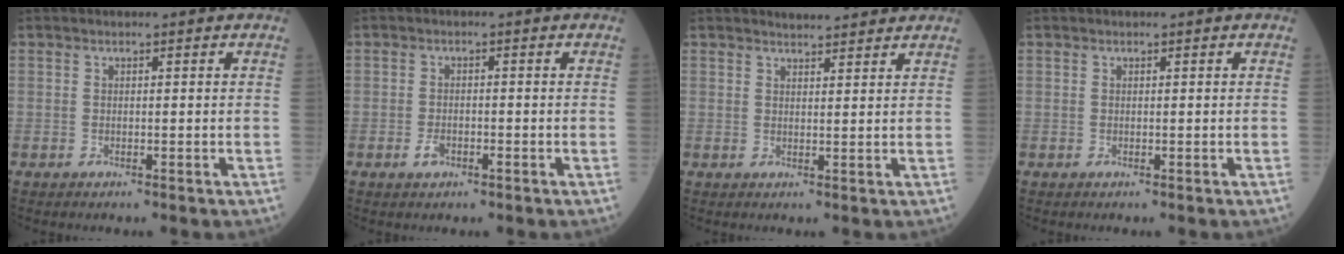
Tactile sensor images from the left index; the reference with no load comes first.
{"total": 1.9, "force": [-1.0, 1.0, 1.3], "torque": [-0.028, 0.001, -0.017]}
{"total": 4.8, "force": [4.6, 0.7, 1.2], "torque": [-0.021, 0.015, 0.057]}
{"total": 0.0}